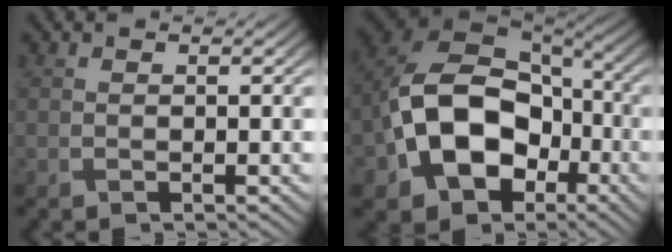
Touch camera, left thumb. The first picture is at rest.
{"total": 15.0, "force": [-4.1, 10.9, 9.4], "torque": [-0.209, -0.029, -0.071]}